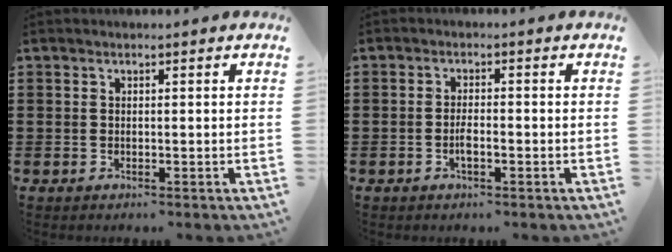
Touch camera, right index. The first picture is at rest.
{"total": 2.4, "force": [-0.9, 0.7, 2.1], "torque": [-0.046, -0.002, -0.019]}